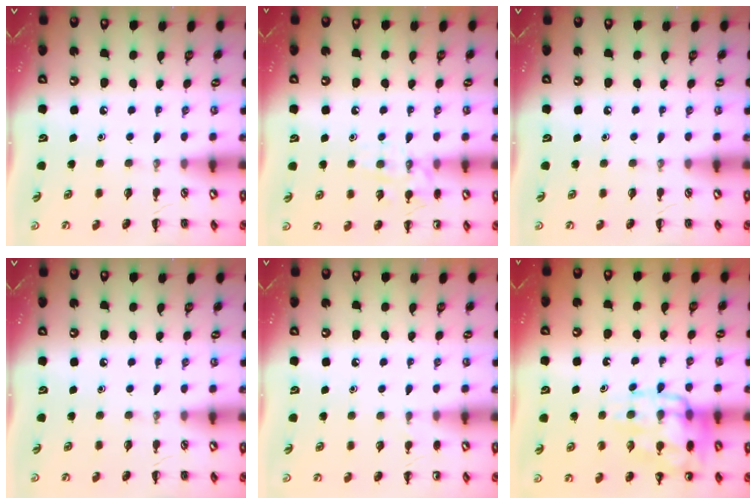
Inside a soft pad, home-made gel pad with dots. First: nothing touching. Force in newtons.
{"total": 9.2, "press": 9.1, "slide": 1.2}
{"total": 0.0}
{"total": 0.0}
{"total": 3.8, "press": 3.6, "slide": 1.3}
{"total": 15.4, "press": 15.3, "slide": 2.0}